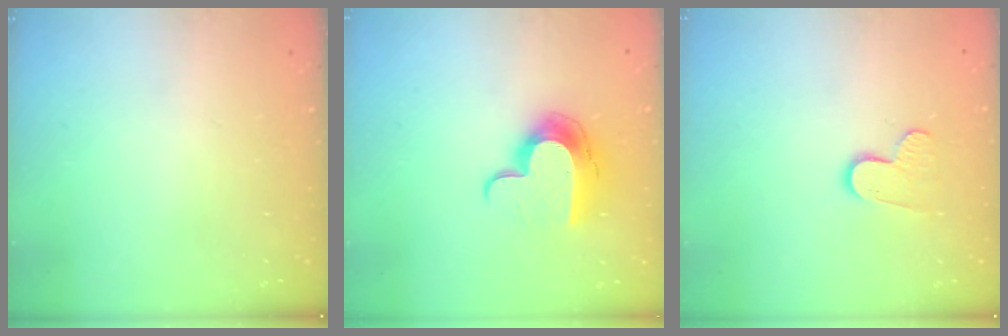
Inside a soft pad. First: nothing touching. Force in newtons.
{"total": 12.2, "press": 12.2, "slide": 0.3}
{"total": 7.8, "press": 7.7, "slide": 0.6}